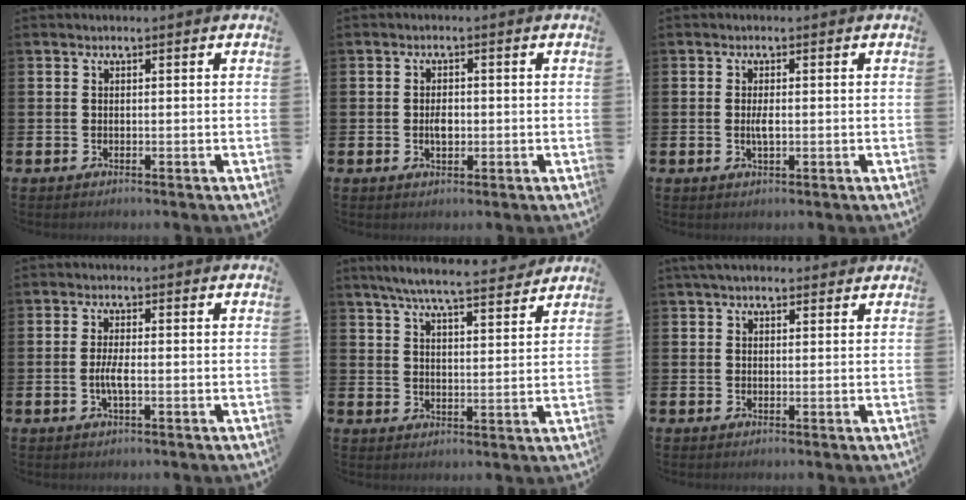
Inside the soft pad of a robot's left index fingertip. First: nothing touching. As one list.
[{"total": 2.3, "force": [-0.2, 1.3, 1.8], "torque": [-0.023, 0.000, -0.008]}, {"total": 1.8, "force": [-0.1, 0.5, 1.7], "torque": [-0.028, -0.001, -0.005]}, {"total": 2.5, "force": [-0.7, 0.6, 2.3], "torque": [-0.038, -0.001, -0.014]}, {"total": 6.8, "force": [6.4, 0.5, 2.4], "torque": [-0.052, -0.039, 0.108]}, {"total": 2.6, "force": [2.2, 0.9, 1.0], "torque": [-0.023, 0.003, 0.040]}]